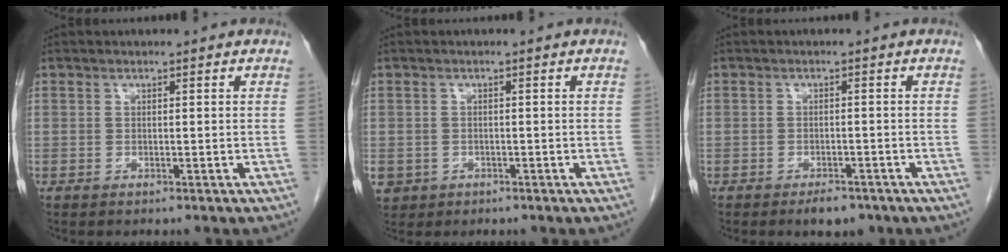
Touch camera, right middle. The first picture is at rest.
{"total": 4.0, "force": [-1.9, 3.5, 0.9], "torque": [-0.020, 0.001, -0.026]}
{"total": 3.1, "force": [-2.3, 1.3, 1.7], "torque": [-0.028, -0.003, -0.026]}